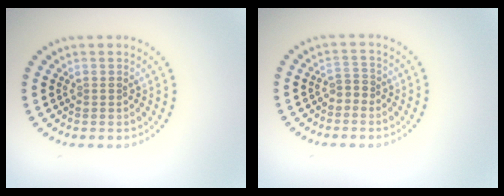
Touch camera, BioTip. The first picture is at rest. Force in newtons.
{"total": 1.2, "press": 0.9, "slide": 0.8}